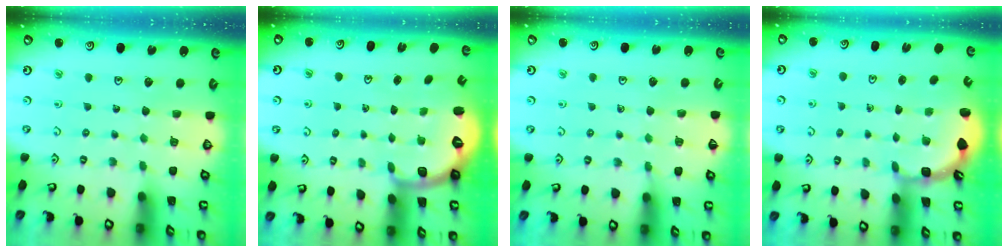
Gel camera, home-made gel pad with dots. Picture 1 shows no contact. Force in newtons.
{"total": 2.8, "press": 1.8, "slide": 2.1}
{"total": 3.2, "press": 3.2, "slide": 0.5}
{"total": 2.0, "press": 1.8, "slide": 0.9}